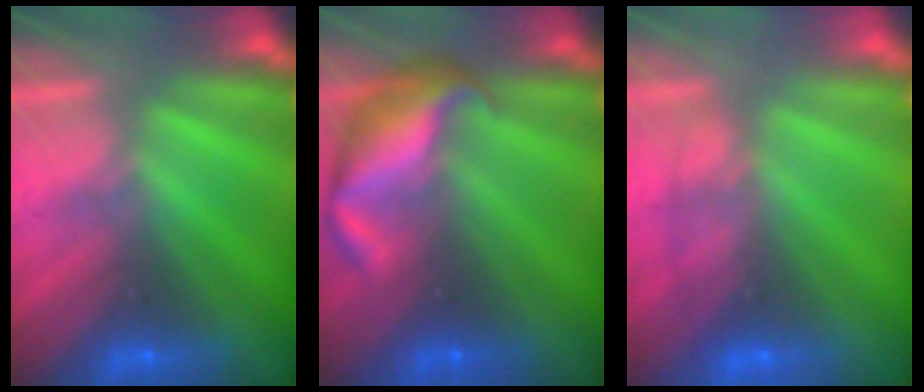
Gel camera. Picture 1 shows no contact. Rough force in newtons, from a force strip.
{"total": 7.0}
{"total": 1.6}